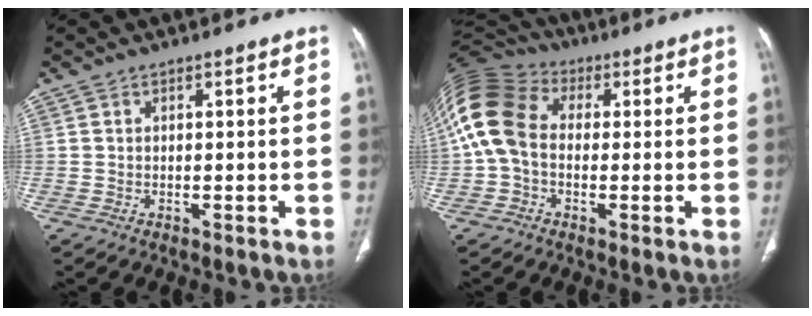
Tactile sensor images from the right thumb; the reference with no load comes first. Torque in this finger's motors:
{"motor_torque": [-0.42, 1.22, 1.47, -0.15, 0.20]}